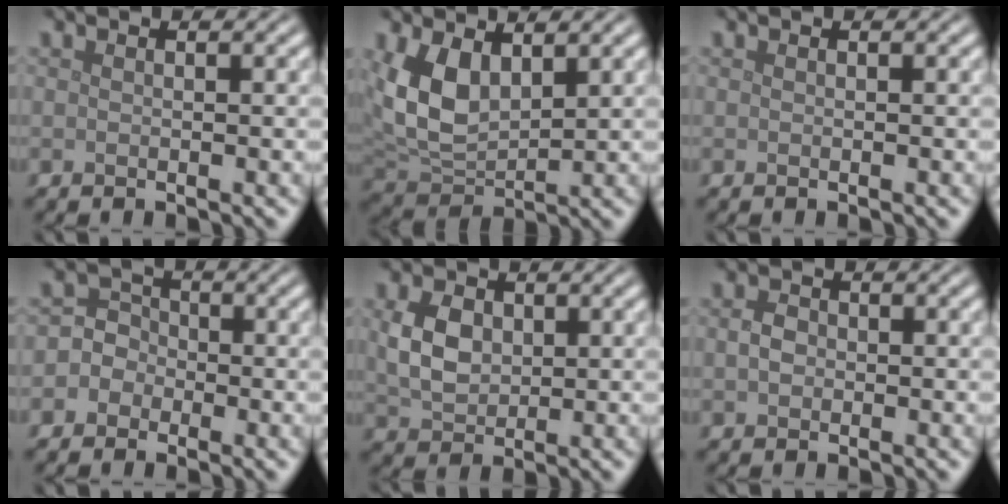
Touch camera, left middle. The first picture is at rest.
{"total": 6.3, "force": [2.0, 3.7, 4.7], "torque": [-0.106, -0.005, 0.042]}
{"total": 0.0}
{"total": 3.5, "force": [-0.9, 3.3, 0.8], "torque": [0.016, 0.022, -0.044]}
{"total": 4.1, "force": [0.7, 3.0, 2.7], "torque": [-0.065, 0.001, 0.015]}
{"total": 1.4, "force": [-0.1, 1.2, 0.8], "torque": [-0.016, -0.001, -0.006]}